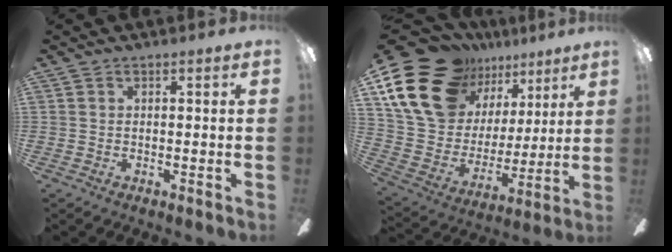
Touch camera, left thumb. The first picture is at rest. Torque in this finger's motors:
{"motor_torque": [2.27, 2.28, 1.39, -1.38, 0.25]}